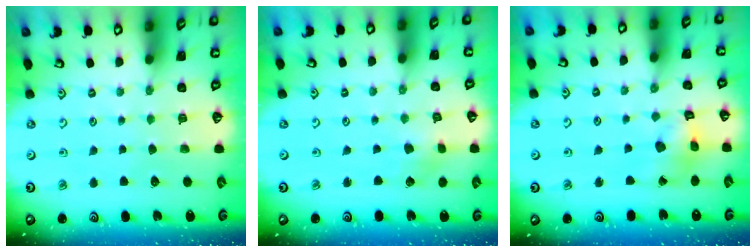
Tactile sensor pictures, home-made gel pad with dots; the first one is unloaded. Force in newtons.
{"total": 2.8, "press": 2.8, "slide": 0.4}
{"total": 9.7, "press": 9.7, "slide": 1.0}